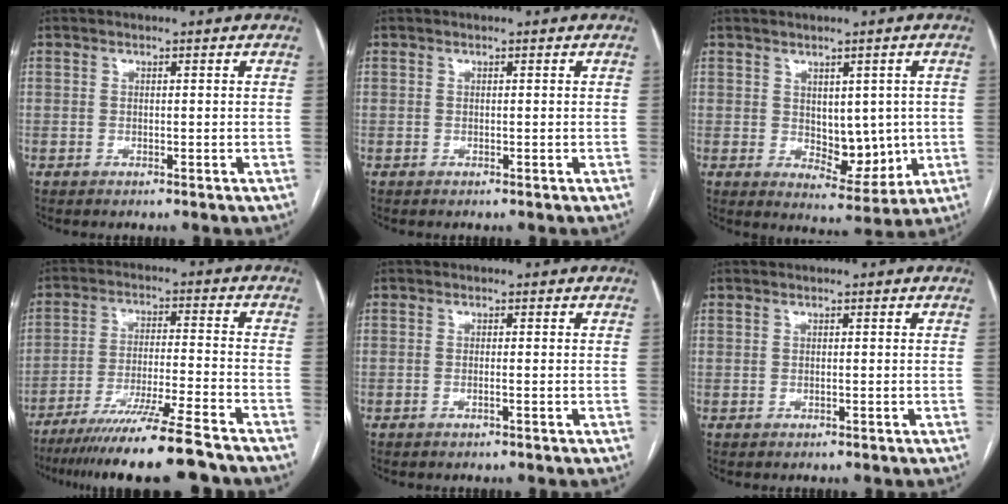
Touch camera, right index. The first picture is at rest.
{"total": 0.0}
{"total": 7.4, "force": [0.1, 4.1, 6.2], "torque": [-0.075, -0.004, 0.020]}
{"total": 16.2, "force": [-13.2, -0.6, 9.3], "torque": [-0.152, -0.036, -0.214]}
{"total": 0.6, "force": [-0.2, 0.0, 0.6], "torque": [-0.012, 0.000, -0.003]}
{"total": 0.0}